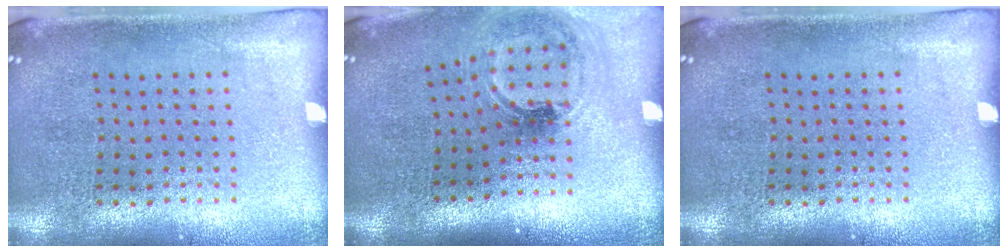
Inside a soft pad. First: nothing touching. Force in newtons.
{"total": 1.2, "press": 1.0, "slide": 0.6}
{"total": 0.0}